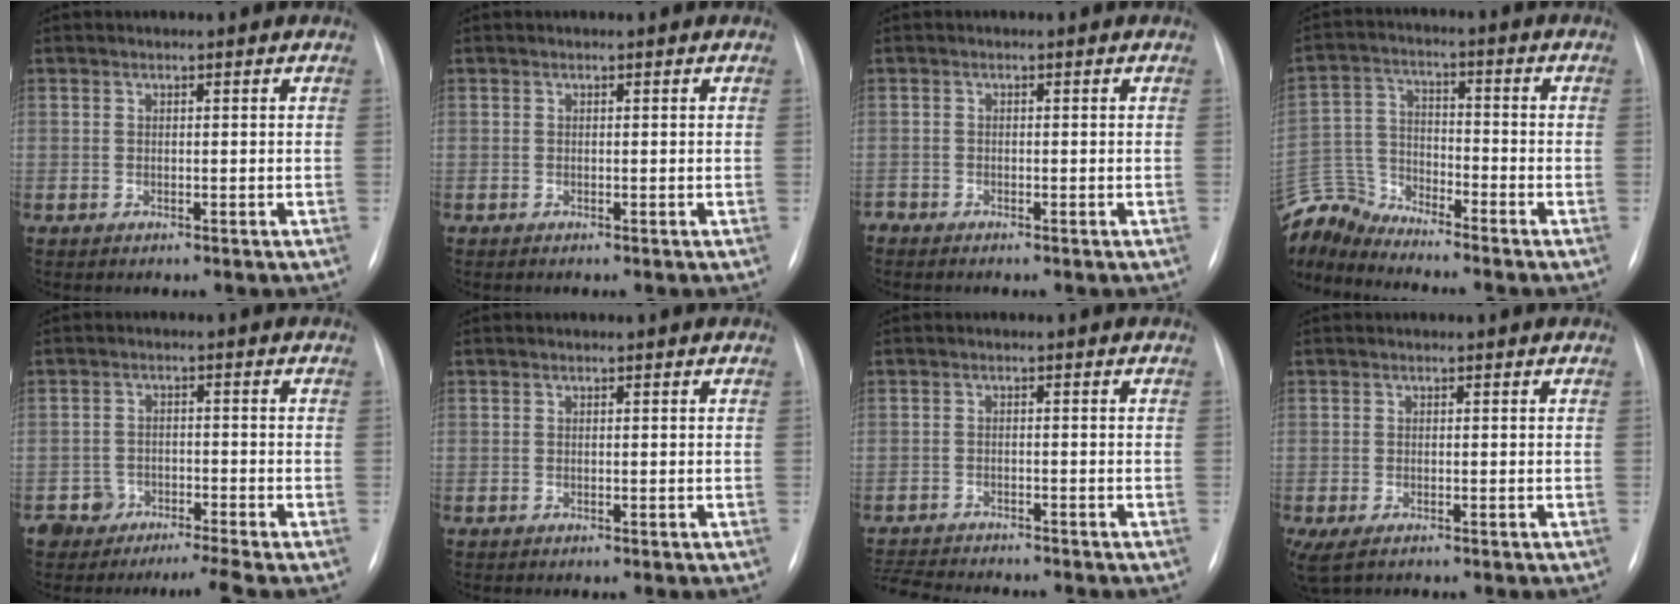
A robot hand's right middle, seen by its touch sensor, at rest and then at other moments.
{"total": 0.0}
{"total": 0.8, "force": [-0.8, 0.1, 0.0], "torque": [-0.001, -0.002, -0.014]}
{"total": 9.4, "force": [-9.4, 0.0, 0.0], "torque": [-0.013, 0.021, -0.188]}
{"total": 3.3, "force": [-3.1, 0.5, 1.0], "torque": [-0.015, -0.007, -0.056]}
{"total": 0.0}
{"total": 8.4, "force": [-7.9, 0.7, 2.6], "torque": [-0.042, -0.008, -0.124]}
{"total": 3.1, "force": [-2.0, 1.2, 2.0], "torque": [-0.044, -0.011, -0.029]}